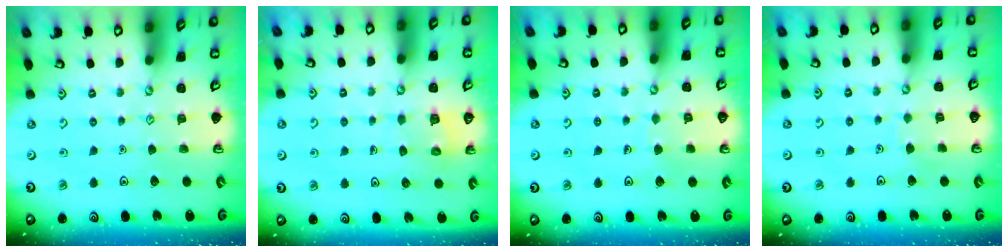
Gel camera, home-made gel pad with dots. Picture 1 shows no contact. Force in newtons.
{"total": 5.5, "press": 5.5, "slide": 0.4}
{"total": 3.9, "press": 3.9, "slide": 0.3}
{"total": 3.2, "press": 3.2, "slide": 0.4}